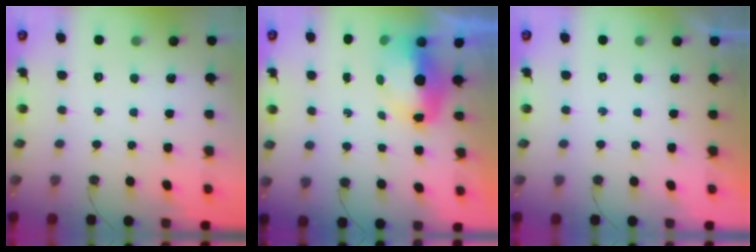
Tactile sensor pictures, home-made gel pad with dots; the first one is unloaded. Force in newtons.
{"total": 8.0, "press": 7.8, "slide": 1.5}
{"total": 0.0}